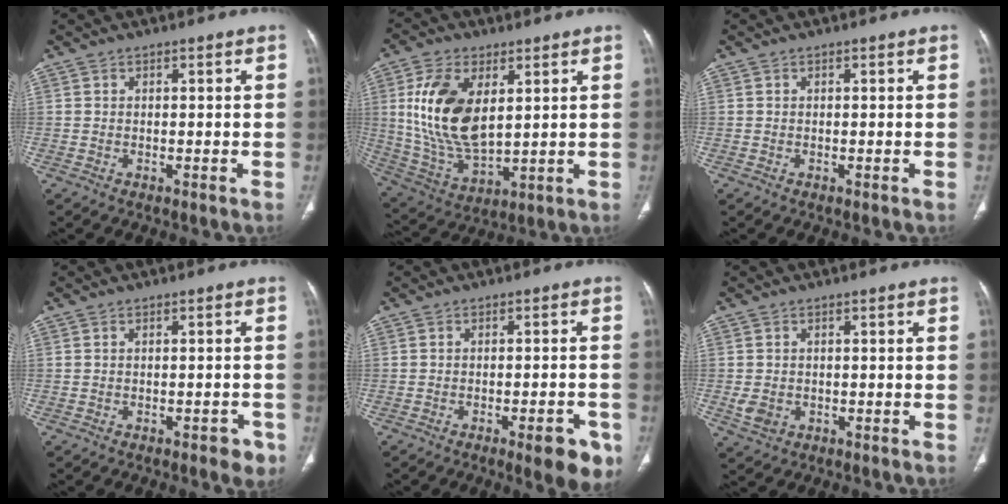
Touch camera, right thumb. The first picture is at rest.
{"total": 16.4, "force": [4.0, 8.9, 13.2], "torque": [-0.254, -0.020, 0.088]}
{"total": 0.0}
{"total": 3.2, "force": [-1.8, 1.5, 2.2], "torque": [-0.015, 0.007, -0.020]}
{"total": 7.6, "force": [-4.0, 2.3, 6.1], "torque": [-0.059, 0.008, -0.046]}
{"total": 3.3, "force": [-0.6, 2.6, 1.9], "torque": [-0.033, -0.001, -0.004]}